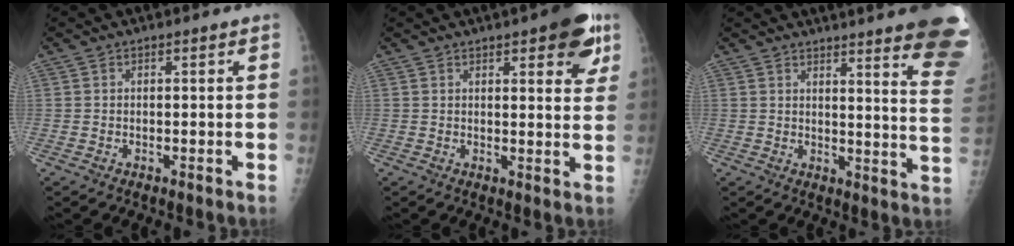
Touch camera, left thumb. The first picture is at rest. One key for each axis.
{"total": 10.0, "fx": 5.2, "fy": 3.4, "fz": 7.9, "tx": -0.066, "ty": -0.015, "tz": 0.058}
{"total": 20.3, "fx": 15.5, "fy": 1.7, "fz": 12.9, "tx": -0.132, "ty": -0.109, "tz": 0.171}